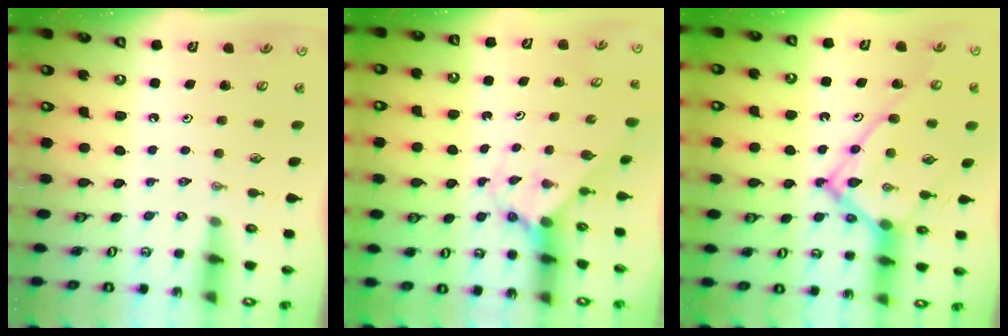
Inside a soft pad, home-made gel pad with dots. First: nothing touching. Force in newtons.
{"total": 2.3, "press": 2.3, "slide": 0.2}
{"total": 18.3, "press": 18.2, "slide": 2.1}